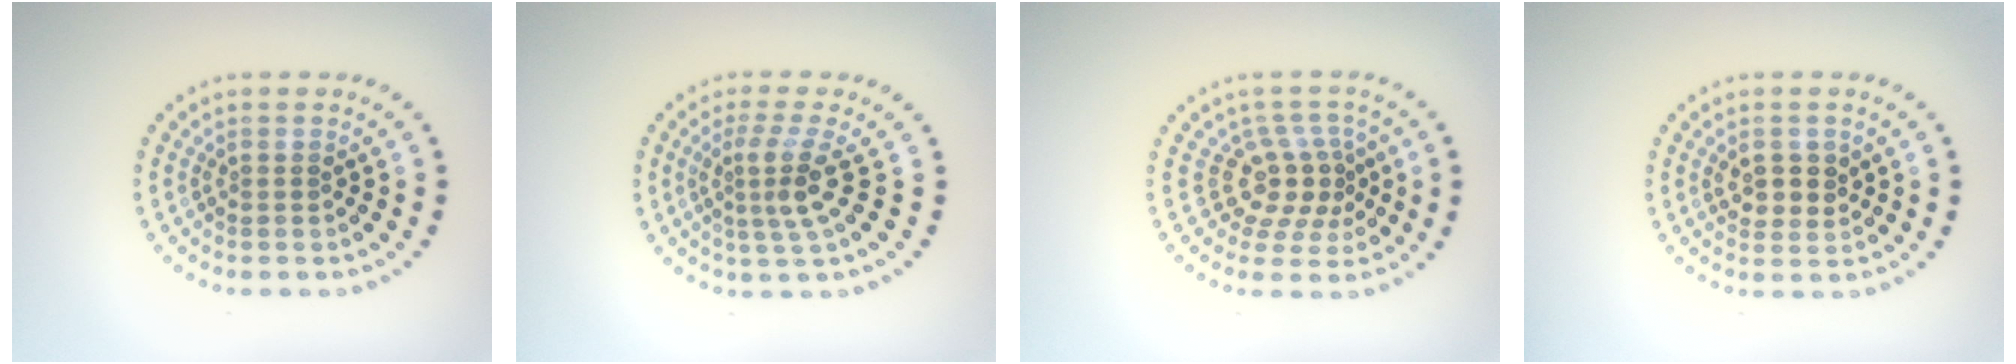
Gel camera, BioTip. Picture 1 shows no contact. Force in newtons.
{"total": 3.3, "press": 2.3, "slide": 2.3}
{"total": 3.7, "press": 2.7, "slide": 2.6}
{"total": 2.5, "press": 2.4, "slide": 0.8}